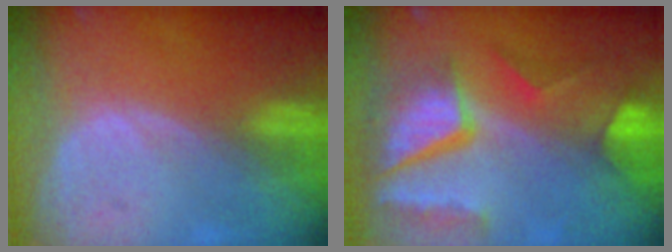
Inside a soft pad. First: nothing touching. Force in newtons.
{"total": 11.1, "press": 9.1, "slide": 6.3}